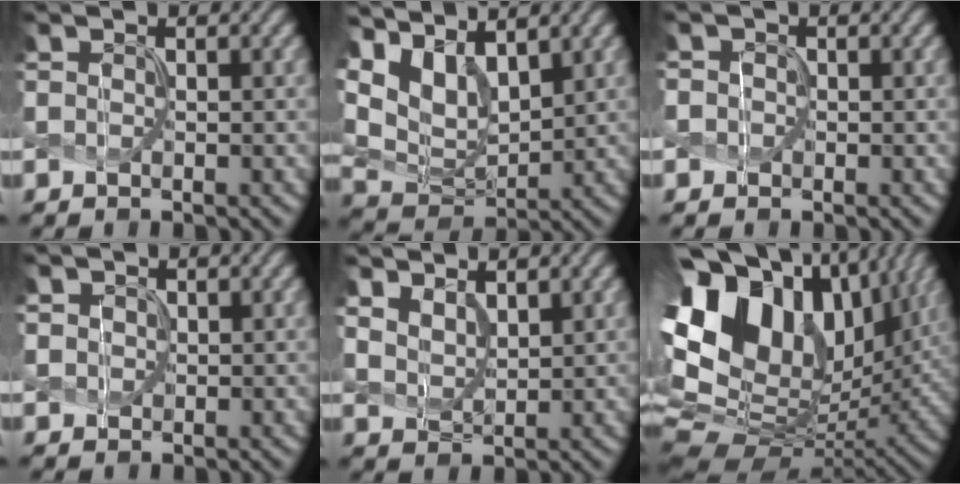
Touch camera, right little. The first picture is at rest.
{"total": 7.5, "force": [3.8, 4.1, 4.9], "torque": [-0.112, 0.003, 0.070]}
{"total": 1.4, "force": [0.0, 1.3, 0.4], "torque": [-0.002, 0.004, -0.015]}
{"total": 0.9, "force": [0.5, 0.8, 0.2], "torque": [-0.005, 0.000, 0.011]}
{"total": 2.7, "force": [2.0, 1.2, 1.2], "torque": [-0.038, 0.000, 0.040]}
{"total": 16.5, "force": [4.7, 11.4, 11.0], "torque": [-0.246, 0.031, 0.081]}